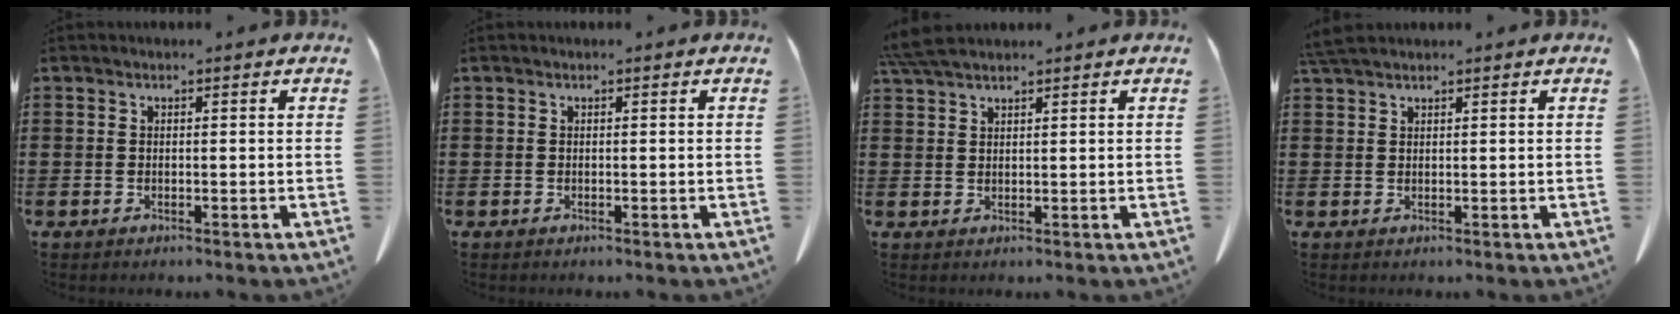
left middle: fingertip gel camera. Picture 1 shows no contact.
{"total": 0.0}
{"total": 3.9, "force": [3.3, 0.6, 1.9], "torque": [-0.049, -0.002, 0.065]}
{"total": 2.3, "force": [2.0, 0.3, 1.2], "torque": [-0.029, 0.001, 0.040]}